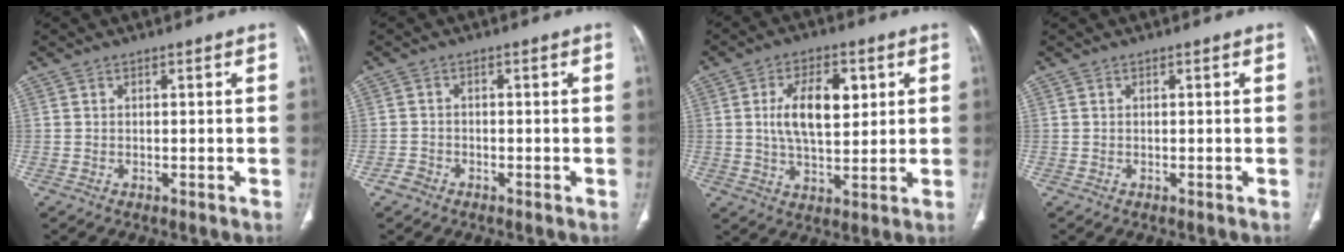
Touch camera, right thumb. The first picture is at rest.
{"total": 1.9, "force": [-1.3, 1.3, 0.2], "torque": [-0.007, 0.008, -0.027]}
{"total": 11.2, "force": [2.6, 5.8, 9.3], "torque": [-0.143, -0.006, 0.047]}
{"total": 0.0}